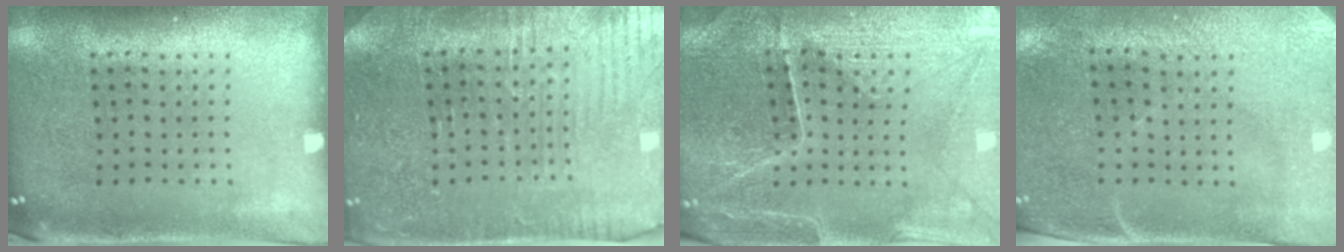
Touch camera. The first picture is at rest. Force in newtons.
{"total": 3.4, "press": 3.4, "slide": 0.5}
{"total": 2.7, "press": 2.7, "slide": 0.2}
{"total": 2.9, "press": 2.5, "slide": 1.6}